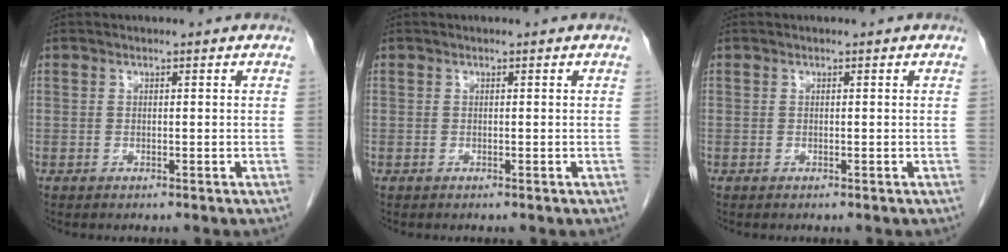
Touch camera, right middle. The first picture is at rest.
{"total": 0.0}
{"total": 0.0}